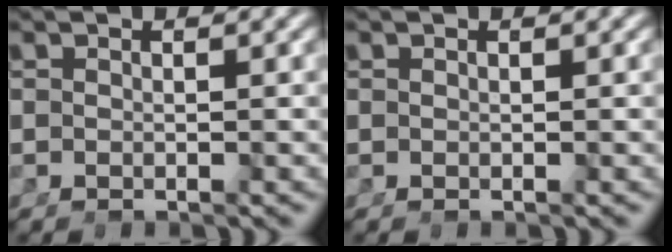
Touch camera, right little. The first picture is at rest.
{"total": 0.0}